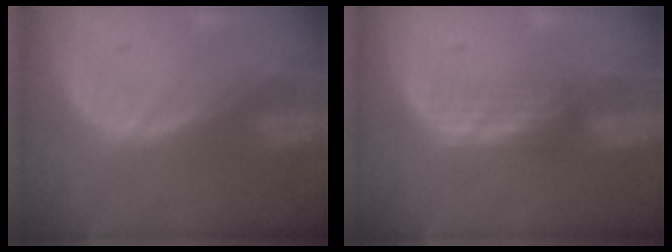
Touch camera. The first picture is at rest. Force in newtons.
{"total": 2.2, "press": 2.2, "slide": 0.4}